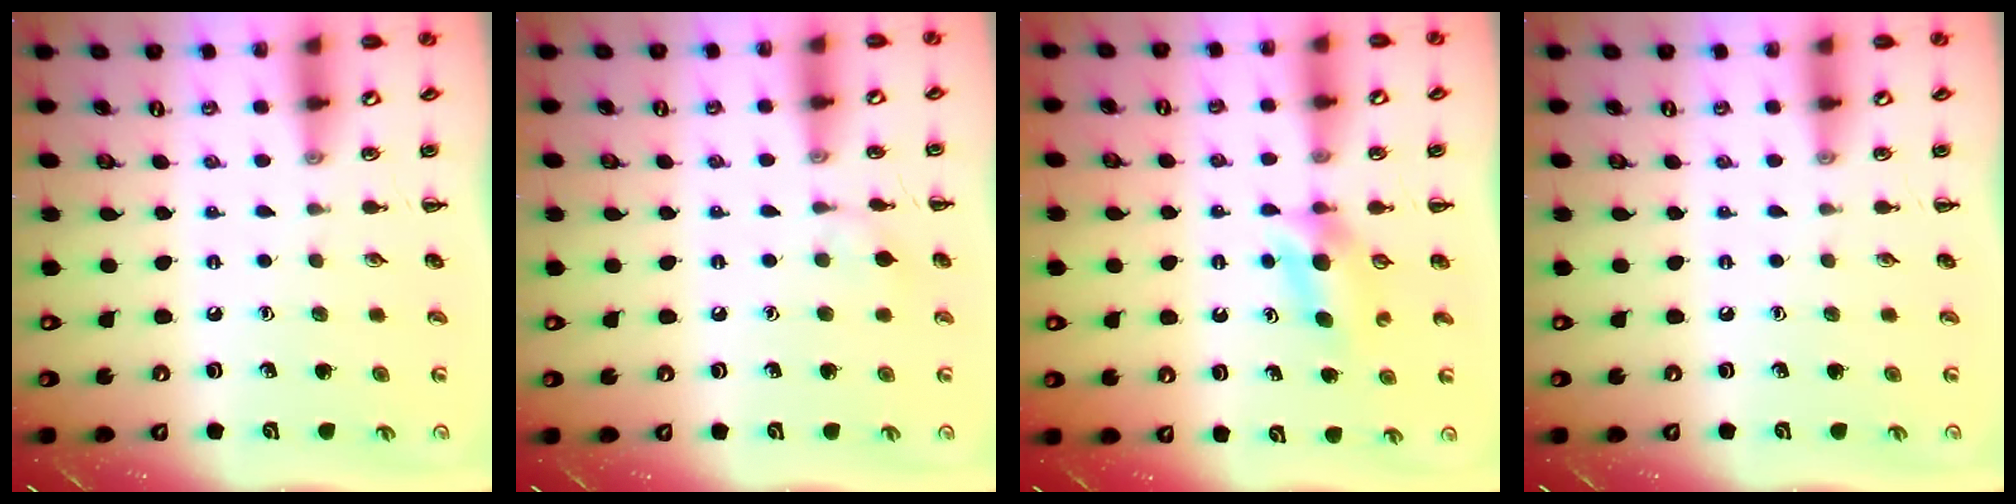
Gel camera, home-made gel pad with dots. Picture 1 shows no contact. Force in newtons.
{"total": 5.3, "press": 5.0, "slide": 1.8}
{"total": 4.4, "press": 4.2, "slide": 1.2}
{"total": 0.0}